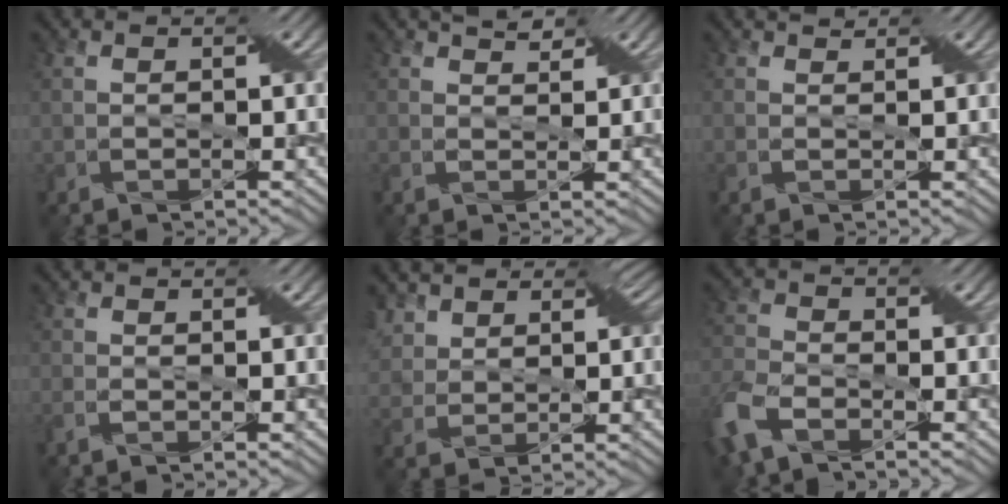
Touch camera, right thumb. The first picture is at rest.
{"total": 2.3, "force": [1.8, 0.9, 1.1], "torque": [-0.025, 0.002, 0.030]}
{"total": 1.3, "force": [0.9, 0.7, 0.6], "torque": [-0.018, 0.002, 0.015]}
{"total": 1.4, "force": [-0.7, 0.5, 1.0], "torque": [-0.028, 0.000, -0.016]}
{"total": 6.5, "force": [3.7, 4.4, 3.0], "torque": [-0.088, 0.012, 0.066]}
{"total": 7.1, "force": [-4.3, 3.4, 4.4], "torque": [-0.113, -0.012, -0.099]}